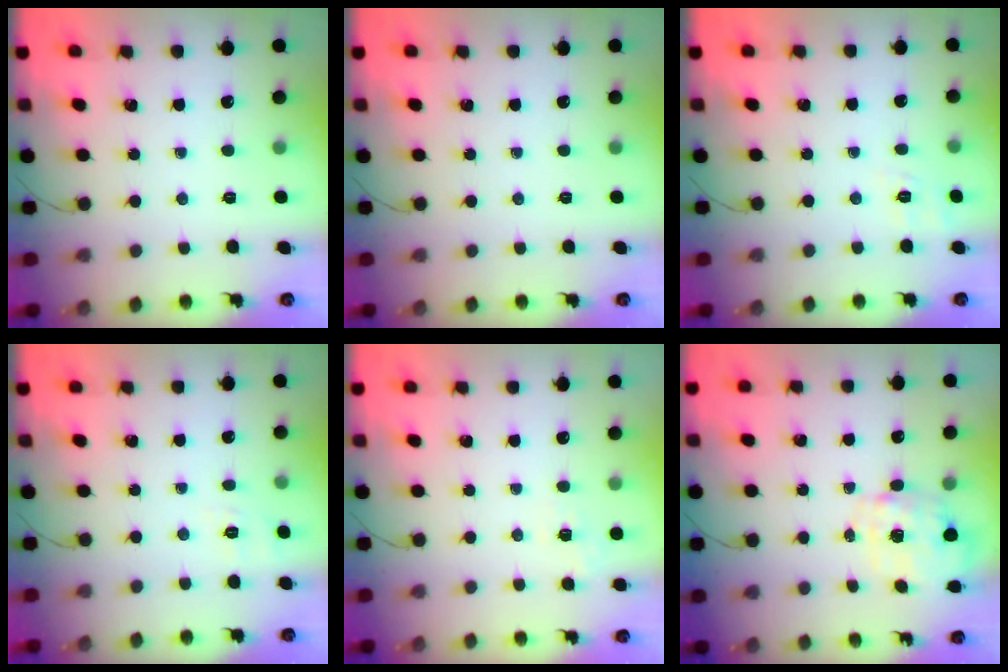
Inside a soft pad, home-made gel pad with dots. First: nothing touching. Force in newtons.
{"total": 0.0}
{"total": 2.1, "press": 0.5, "slide": 2.0}
{"total": 2.9, "press": 2.2, "slide": 1.9}
{"total": 1.4, "press": 0.2, "slide": 1.4}
{"total": 2.9, "press": 2.7, "slide": 0.9}